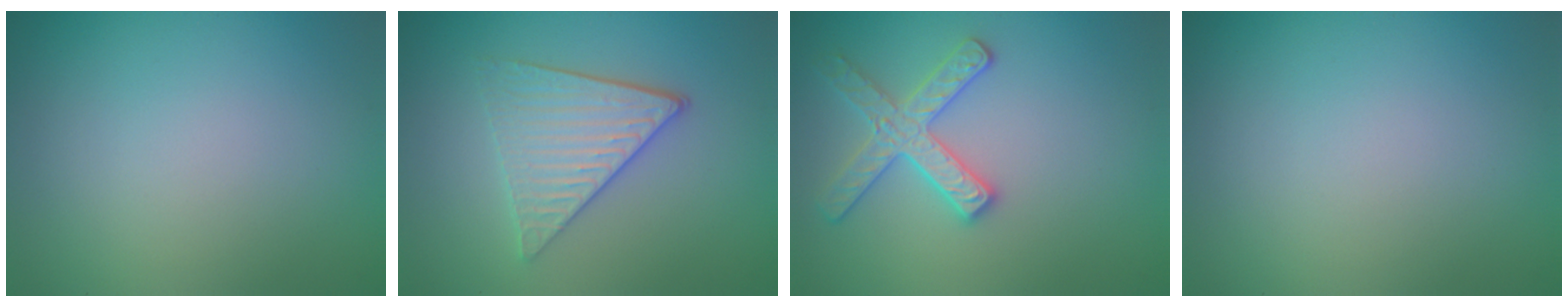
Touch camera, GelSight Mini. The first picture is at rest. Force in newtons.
{"total": 3.9, "press": 3.3, "slide": 2.0}
{"total": 2.9, "press": 2.9, "slide": 0.4}
{"total": 0.0}